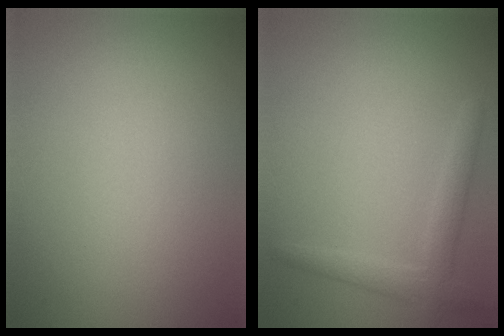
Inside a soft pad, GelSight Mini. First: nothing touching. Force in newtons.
{"total": 2.4, "press": 2.4, "slide": 0.2}